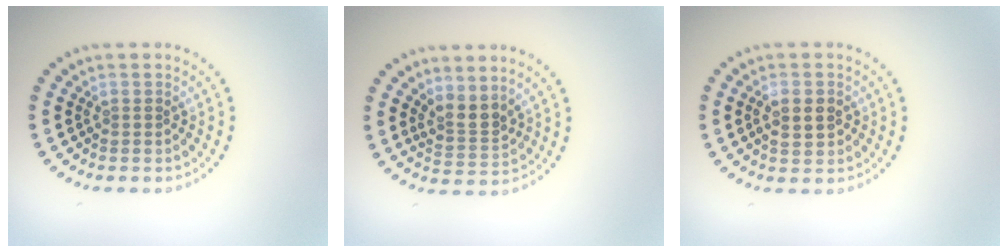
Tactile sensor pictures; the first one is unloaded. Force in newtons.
{"total": 2.6, "press": 2.0, "slide": 1.7}
{"total": 2.2, "press": 2.2, "slide": 0.1}